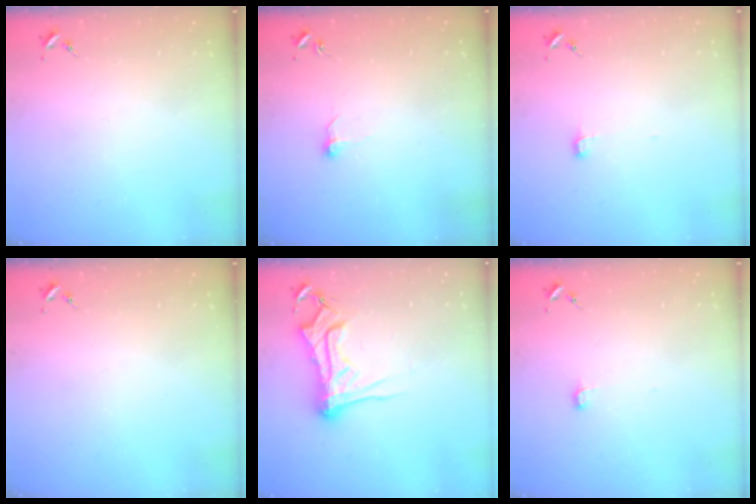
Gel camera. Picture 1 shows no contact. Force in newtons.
{"total": 5.5, "press": 5.5, "slide": 0.6}
{"total": 4.1, "press": 4.0, "slide": 0.4}
{"total": 0.0}
{"total": 14.5, "press": 14.5, "slide": 1.1}
{"total": 3.7, "press": 3.7, "slide": 0.4}